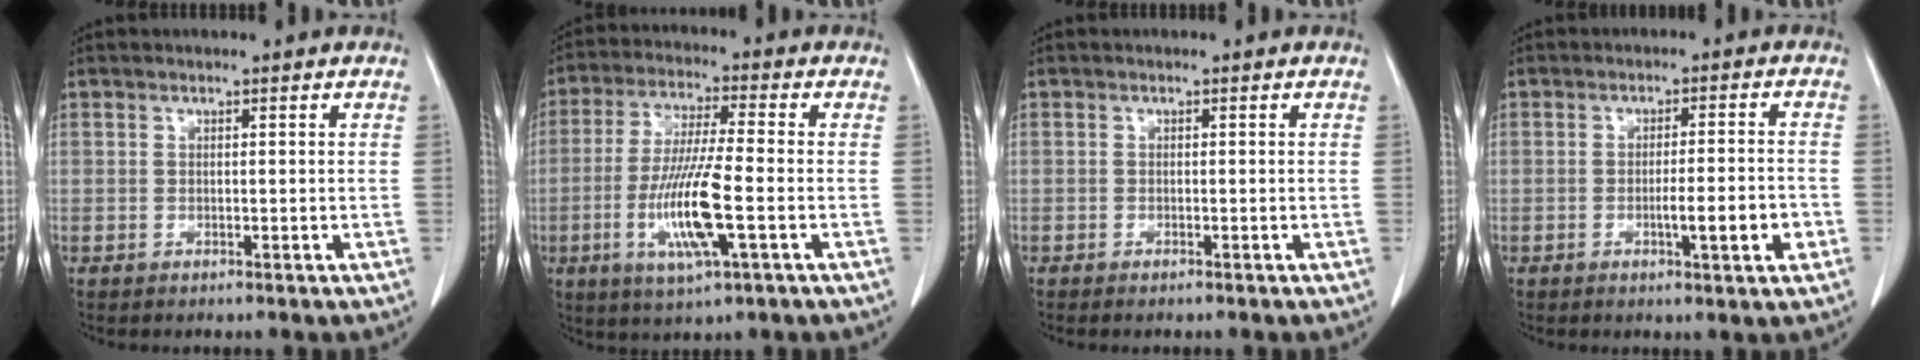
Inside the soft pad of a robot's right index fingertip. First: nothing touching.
{"total": 11.9, "force": [-3.3, 0.8, 11.4], "torque": [-0.229, -0.015, -0.063]}
{"total": 1.0, "force": [-0.8, 0.0, 0.6], "torque": [-0.013, -0.002, -0.010]}
{"total": 5.8, "force": [-2.0, 0.4, 5.4], "torque": [-0.080, -0.003, -0.025]}